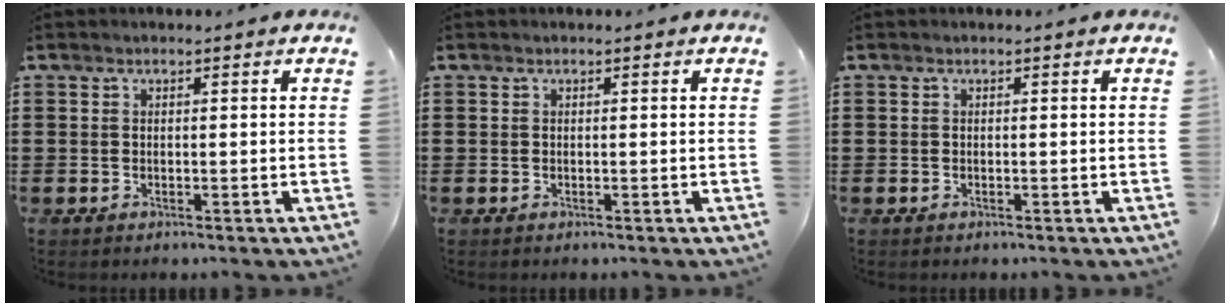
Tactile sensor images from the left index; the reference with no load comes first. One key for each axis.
{"total": 0.0}
{"total": 0.0}